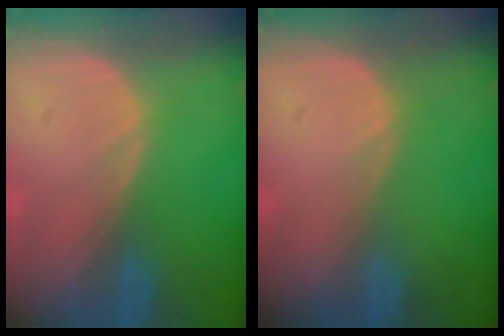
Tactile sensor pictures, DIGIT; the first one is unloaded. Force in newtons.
{"total": 0.0}